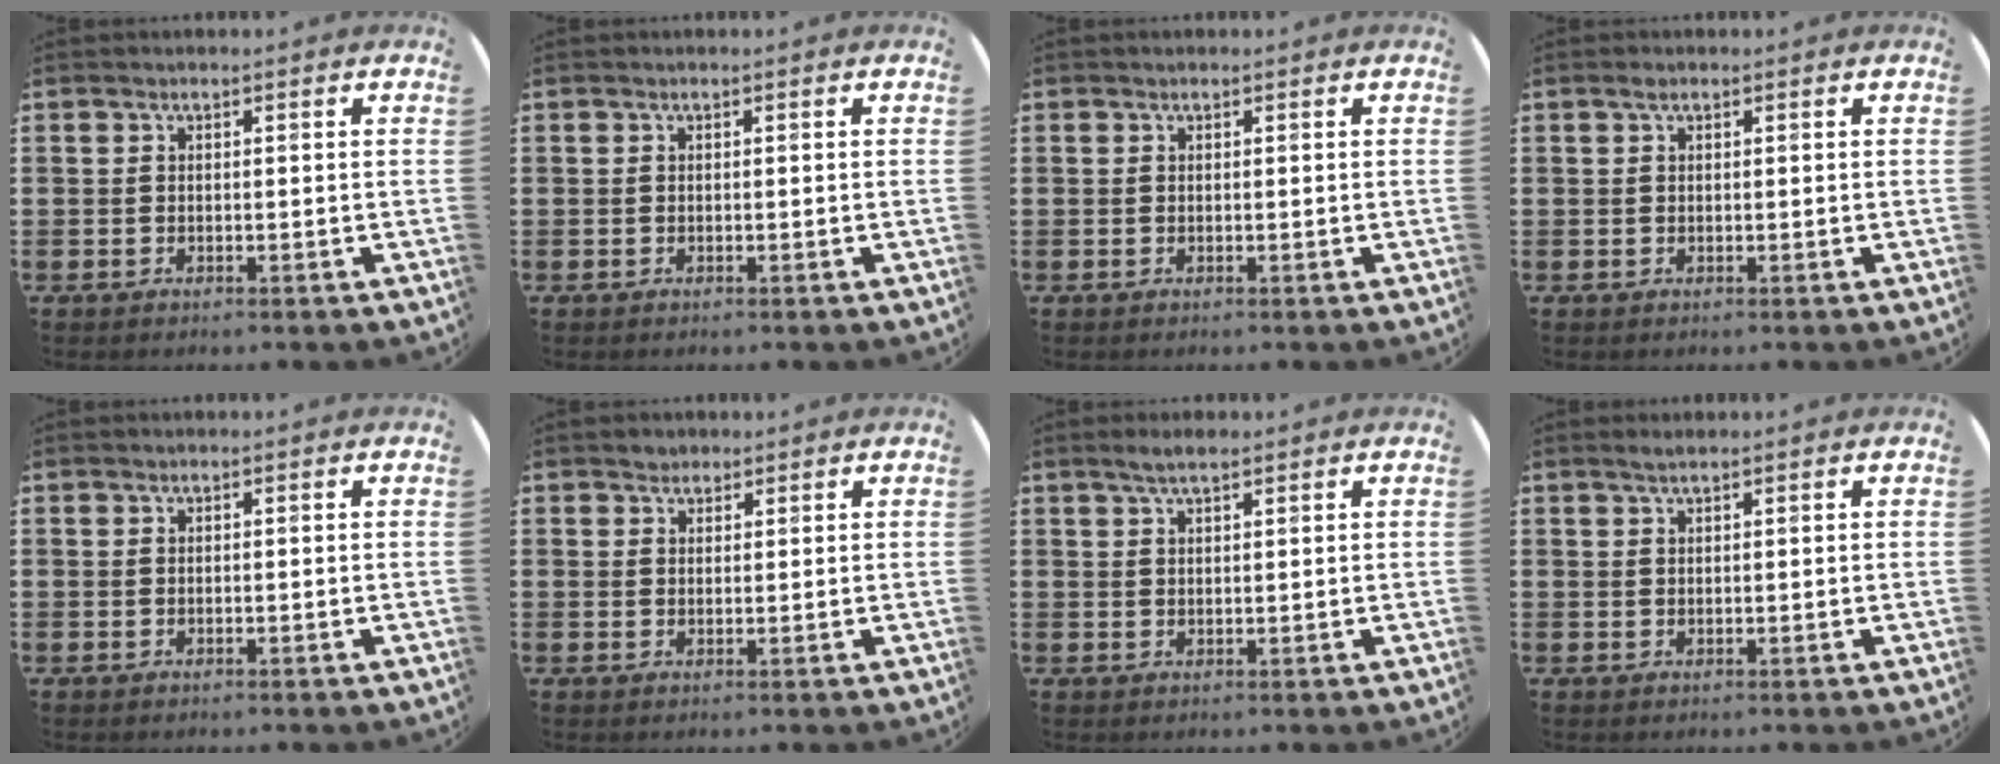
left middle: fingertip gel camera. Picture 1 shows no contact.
{"total": 0.0}
{"total": 0.0}
{"total": 0.7, "force": [0.4, 0.4, 0.3], "torque": [0.000, 0.001, 0.006]}
{"total": 0.0}
{"total": 1.4, "force": [1.3, 0.5, -0.1], "torque": [-0.001, 0.002, 0.026]}
{"total": 2.3, "force": [1.8, 0.4, 1.4], "torque": [-0.028, 0.005, 0.031]}
{"total": 1.1, "force": [0.9, 0.0, 0.6], "torque": [-0.011, 0.002, 0.016]}